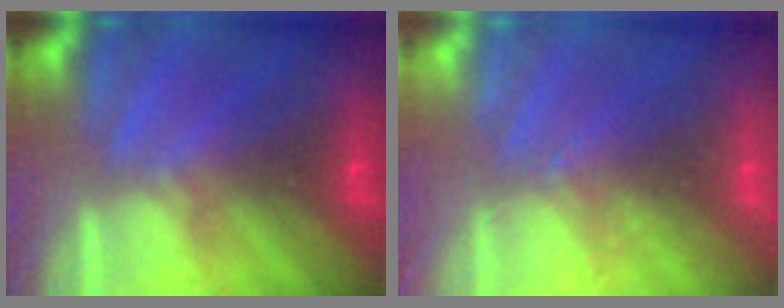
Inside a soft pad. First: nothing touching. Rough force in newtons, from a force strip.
{"total": 2.5}